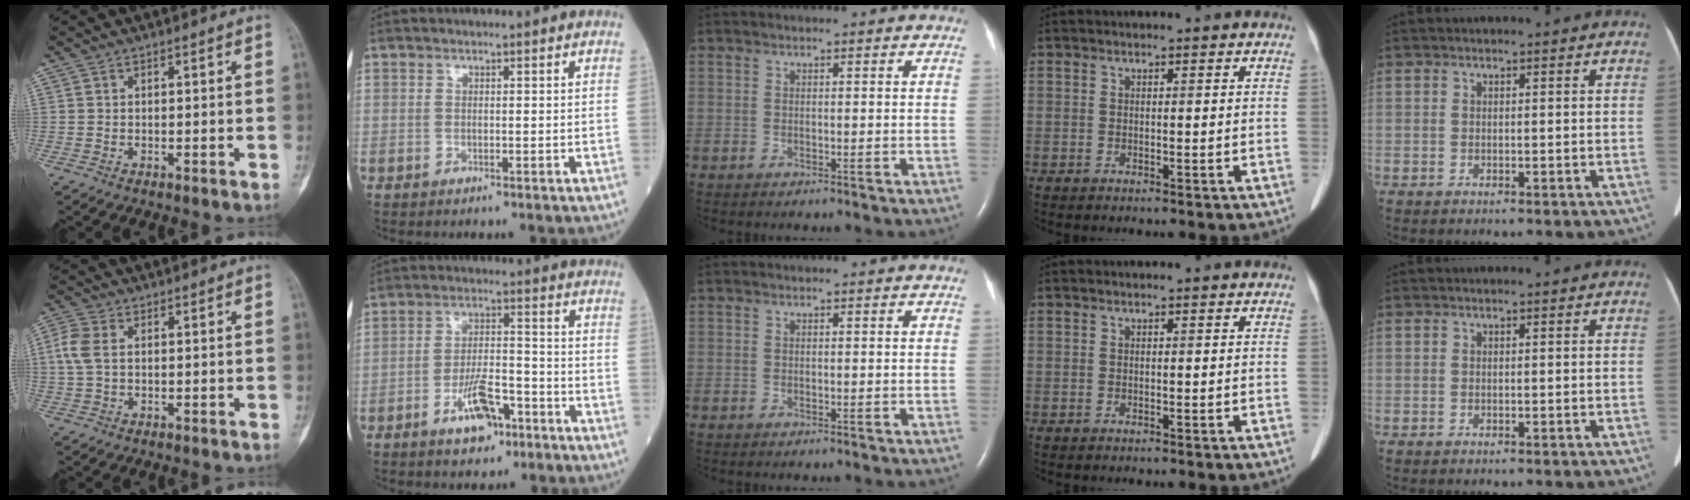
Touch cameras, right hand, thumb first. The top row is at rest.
{"thumb": {"total": 4.7, "force": [0.7, 2.9, 3.7], "torque": [-0.106, 0.010, 0.011]}, "index": {"total": 8.2, "force": [-4.6, 3.0, 6.0], "torque": [-0.113, 0.007, -0.077]}}